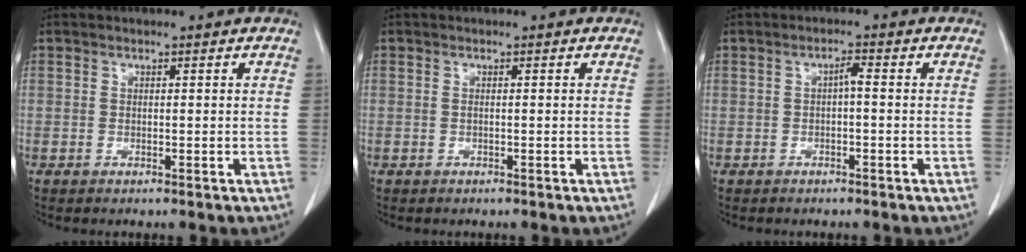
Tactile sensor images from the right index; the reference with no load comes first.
{"total": 0.0}
{"total": 1.6, "force": [-0.2, 0.3, 1.5], "torque": [-0.026, 0.005, -0.003]}